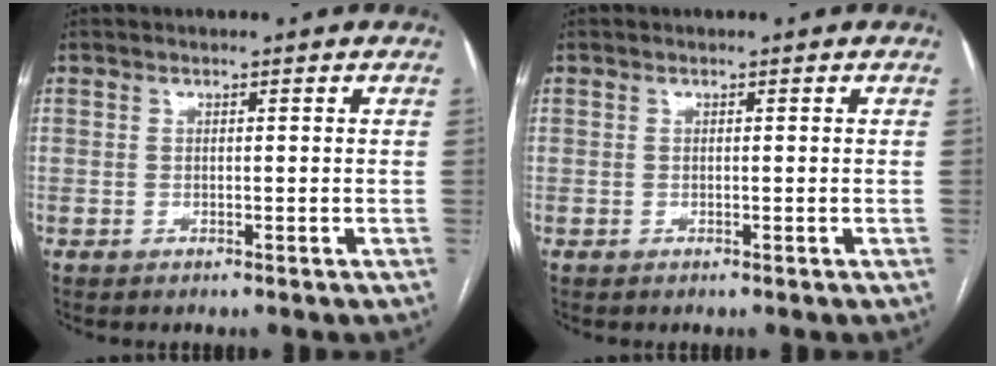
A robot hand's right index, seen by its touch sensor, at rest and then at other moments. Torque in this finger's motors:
{"motor_torque": [0.00, 0.00, 0.00, 0.00]}